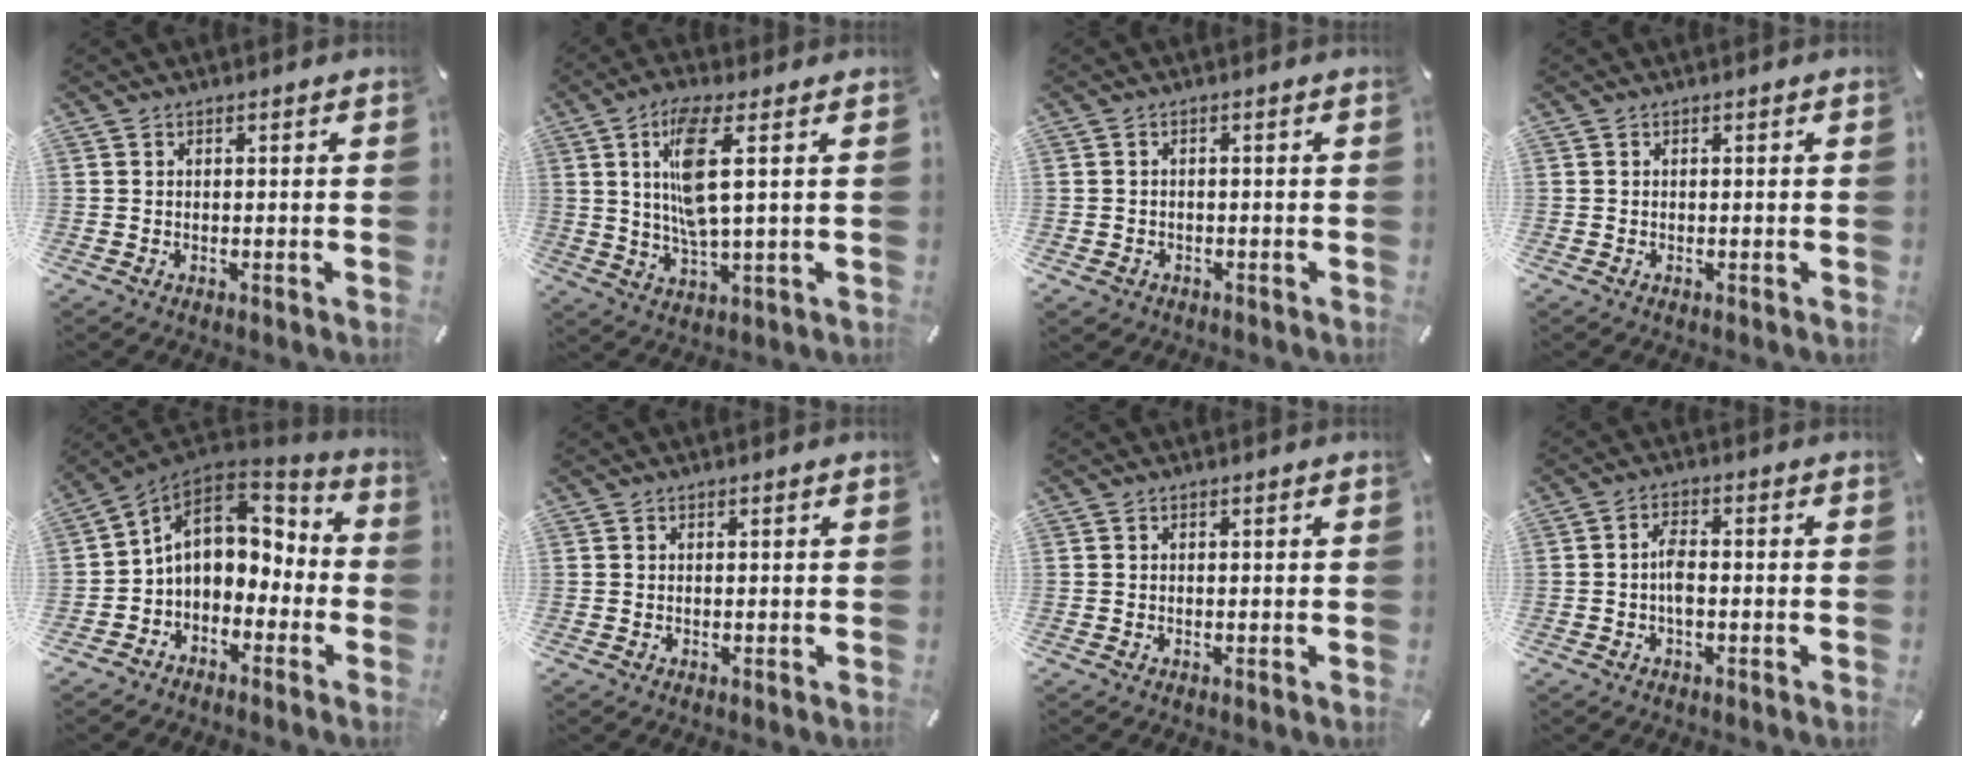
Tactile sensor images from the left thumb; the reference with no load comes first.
{"total": 10.6, "force": [2.7, 2.7, 9.9], "torque": [-0.198, -0.005, 0.041]}
{"total": 1.6, "force": [-0.9, 1.3, 0.4], "torque": [-0.008, 0.007, -0.023]}
{"total": 0.0}
{"total": 12.0, "force": [1.3, 9.4, 7.5], "torque": [-0.111, 0.000, 0.025]}
{"total": 0.0}
{"total": 0.0}
{"total": 4.1, "force": [-0.8, 1.8, 3.5], "torque": [-0.071, 0.006, -0.017]}